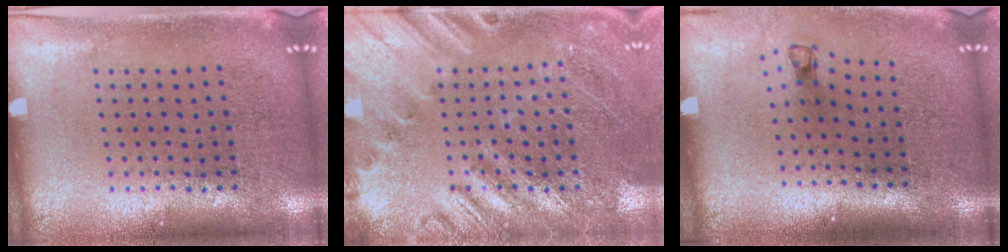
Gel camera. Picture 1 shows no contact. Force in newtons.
{"total": 2.3, "press": 2.3, "slide": 0.3}
{"total": 0.8, "press": 0.4, "slide": 0.7}